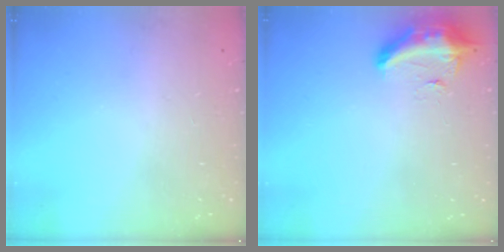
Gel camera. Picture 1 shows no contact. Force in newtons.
{"total": 15.9, "press": 11.4, "slide": 11.1}